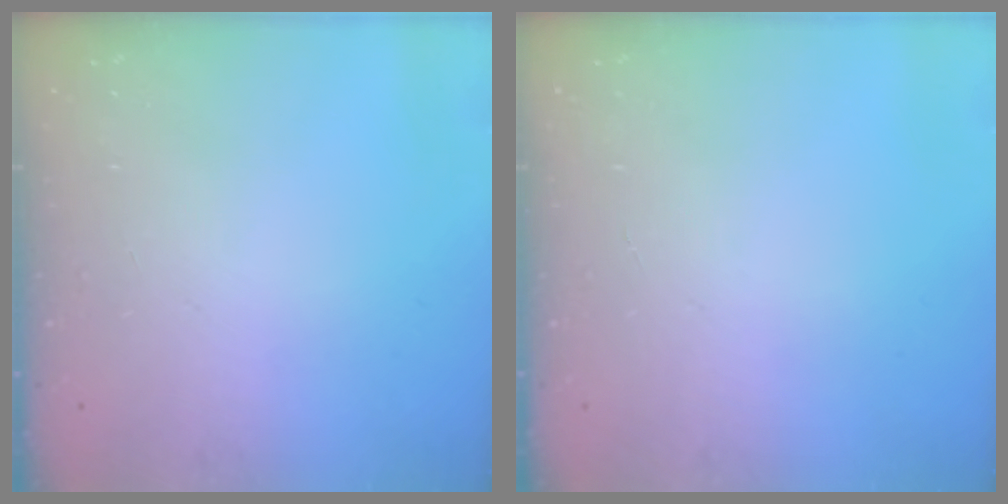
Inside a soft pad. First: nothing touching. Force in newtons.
{"total": 0.0}